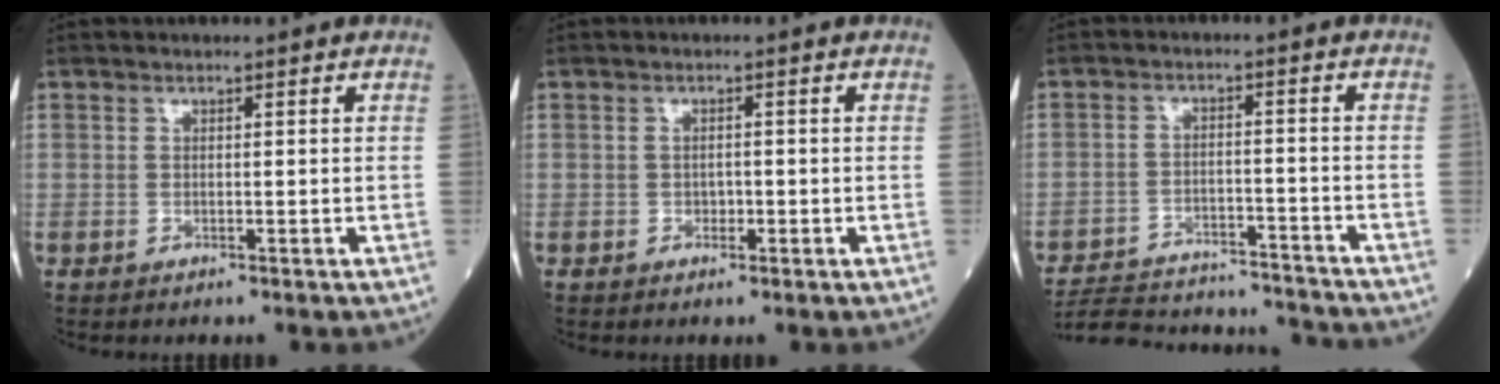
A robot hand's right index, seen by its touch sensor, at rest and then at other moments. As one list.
[{"total": 1.1, "force": [-0.3, 0.8, 0.7], "torque": [-0.011, 0.003, -0.001]}, {"total": 17.4, "force": [-16.7, 2.3, 4.2], "torque": [-0.090, 0.002, -0.237]}]